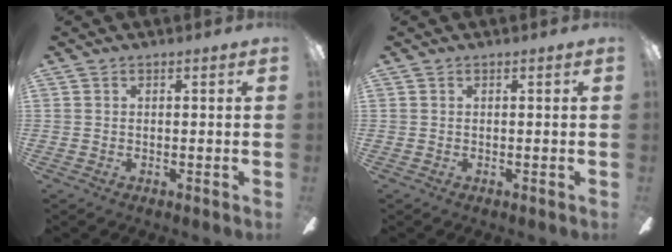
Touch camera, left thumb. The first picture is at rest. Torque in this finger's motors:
{"motor_torque": [0.00, 0.00, 0.00, 0.00, 0.00]}